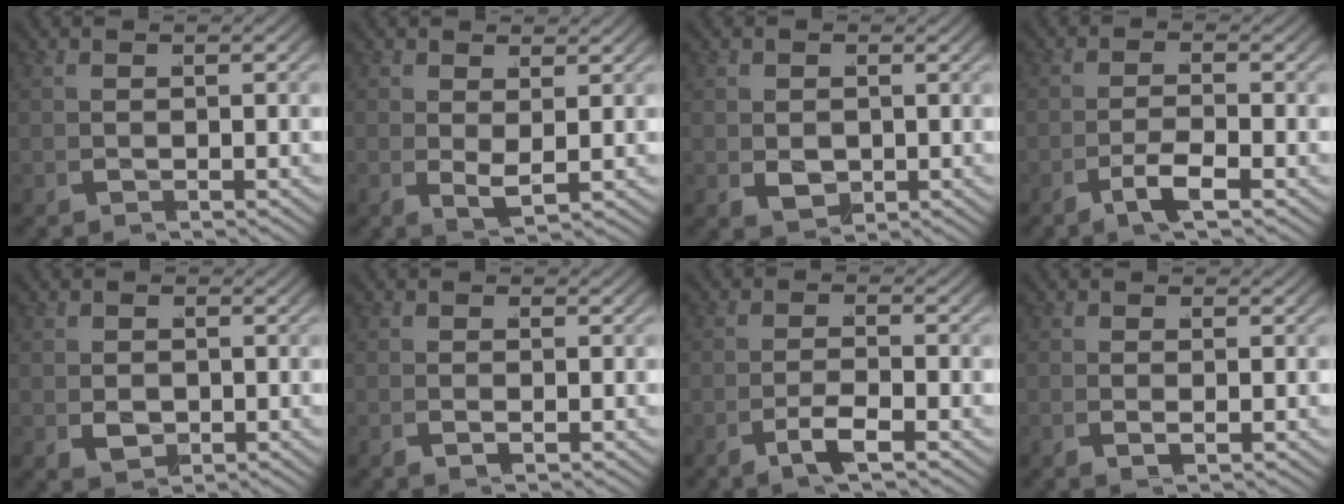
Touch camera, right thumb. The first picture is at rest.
{"total": 1.4, "force": [0.7, 0.6, 1.0], "torque": [-0.019, -0.010, 0.012]}
{"total": 2.6, "force": [-0.2, 2.2, 1.5], "torque": [-0.029, -0.023, 0.003]}
{"total": 2.3, "force": [-2.0, 0.3, 1.1], "torque": [-0.026, -0.005, -0.042]}
{"total": 2.3, "force": [-0.1, 1.9, 1.2], "torque": [-0.025, -0.021, 0.004]}
{"total": 0.0}
{"total": 2.1, "force": [-1.9, 0.2, 0.9], "torque": [-0.019, -0.005, -0.040]}
{"total": 0.0}